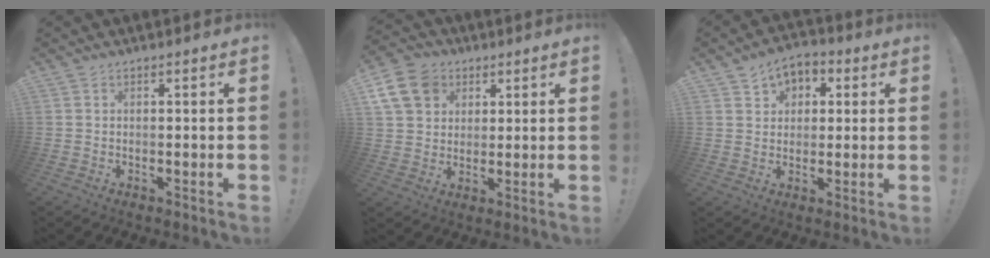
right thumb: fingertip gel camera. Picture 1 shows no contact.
{"total": 12.6, "force": [5.0, 10.2, 5.4], "torque": [-0.092, -0.020, 0.103]}
{"total": 6.0, "force": [2.6, 4.9, 2.2], "torque": [-0.032, -0.012, 0.049]}